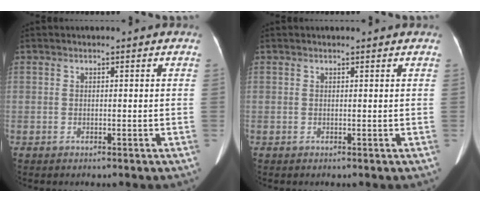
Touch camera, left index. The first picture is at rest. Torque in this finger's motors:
{"motor_torque": [0.03, -0.11, 0.03, 0.02]}